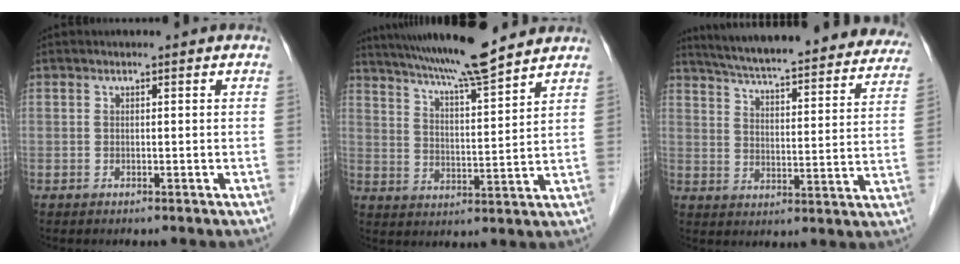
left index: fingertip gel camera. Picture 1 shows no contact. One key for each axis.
{"total": 14.1, "fx": 12.4, "fy": -0.1, "fz": 6.8, "tx": -0.118, "ty": 0.008, "tz": 0.194}
{"total": 31.7, "fx": 28.6, "fy": 4.8, "fz": 12.9, "tx": -0.208, "ty": -0.048, "tz": 0.354}